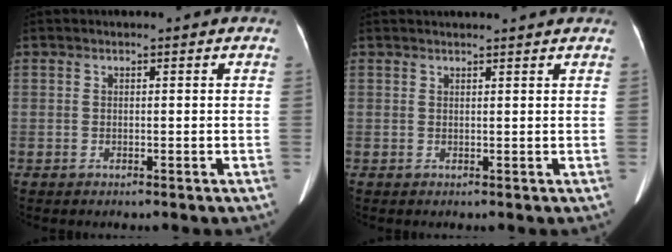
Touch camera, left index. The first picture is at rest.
{"total": 5.5, "force": [5.3, -0.2, 1.6], "torque": [-0.016, 0.024, 0.057]}